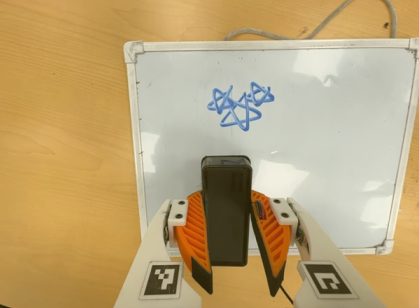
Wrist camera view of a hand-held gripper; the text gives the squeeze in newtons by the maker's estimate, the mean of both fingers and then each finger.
{"total": 9.1, "left": 7.4, "right": 10.8}